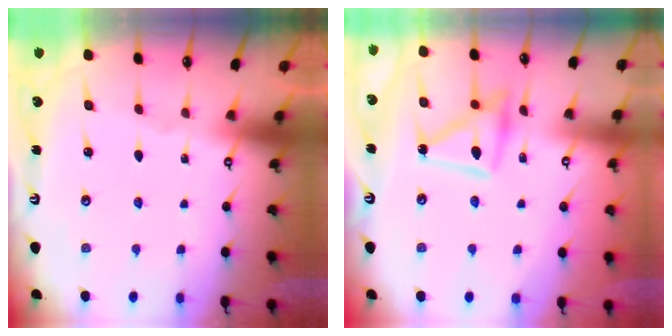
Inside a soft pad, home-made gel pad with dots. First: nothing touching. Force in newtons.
{"total": 12.6, "press": 12.6, "slide": 1.1}